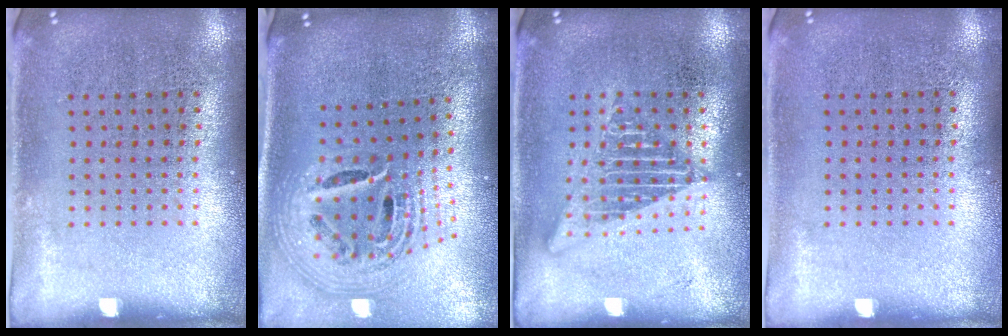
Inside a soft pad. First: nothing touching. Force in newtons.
{"total": 2.8, "press": 1.9, "slide": 2.0}
{"total": 2.6, "press": 2.6, "slide": 0.3}
{"total": 0.0}